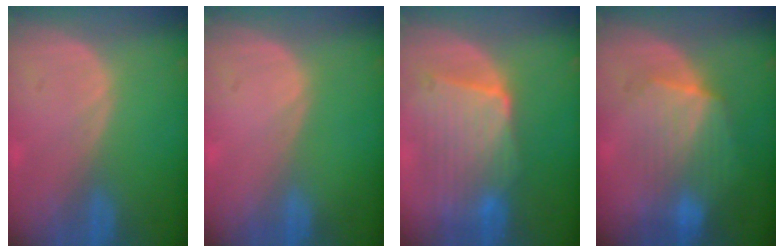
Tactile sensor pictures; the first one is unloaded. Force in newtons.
{"total": 0.0}
{"total": 9.6, "press": 8.7, "slide": 4.1}
{"total": 7.1, "press": 7.0, "slide": 1.3}